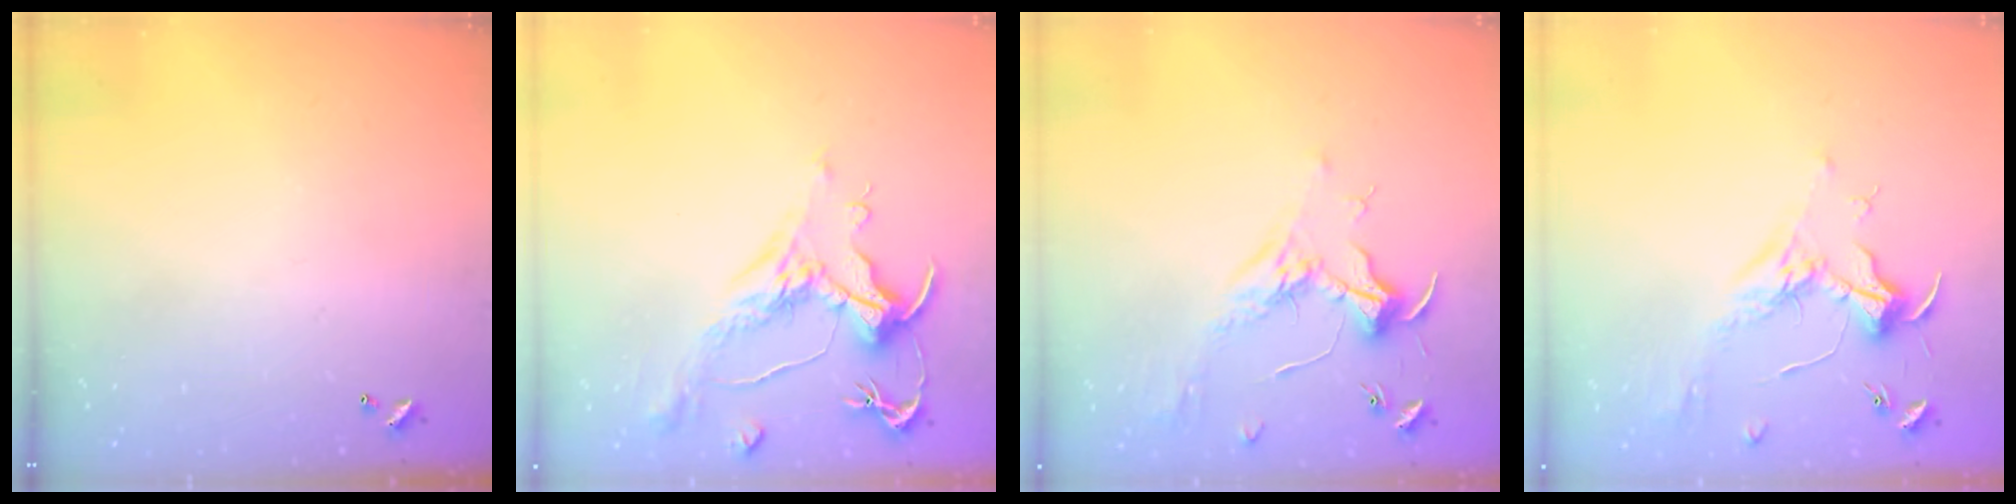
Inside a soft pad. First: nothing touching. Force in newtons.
{"total": 1.6, "press": 0.7, "slide": 1.4}
{"total": 1.8, "press": 1.6, "slide": 0.8}
{"total": 2.0, "press": 1.8, "slide": 0.7}